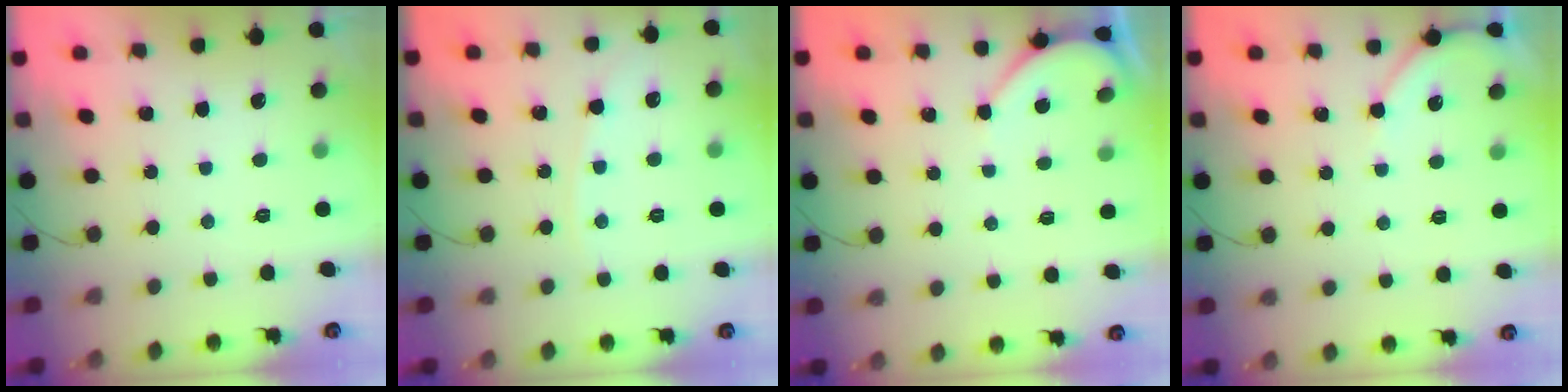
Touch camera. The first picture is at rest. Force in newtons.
{"total": 5.6, "press": 5.6, "slide": 0.8}
{"total": 3.9, "press": 3.9, "slide": 0.2}
{"total": 4.9, "press": 4.8, "slide": 0.6}